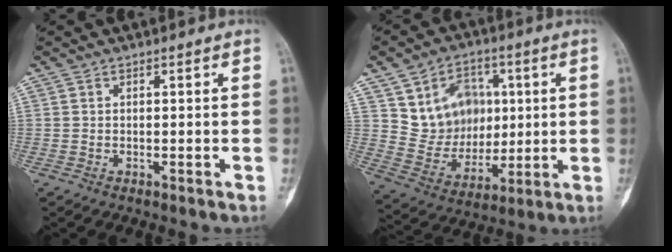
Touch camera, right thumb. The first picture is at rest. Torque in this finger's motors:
{"motor_torque": [-0.48, 1.79, 0.17, 0.00, 0.06]}